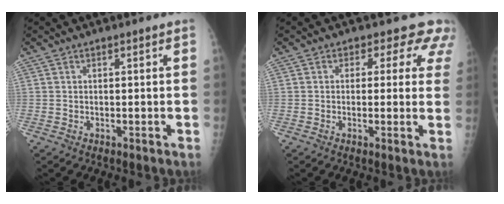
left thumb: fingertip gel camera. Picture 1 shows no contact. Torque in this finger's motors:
{"motor_torque": [0.00, 0.22, 0.06, 0.08, 0.02]}